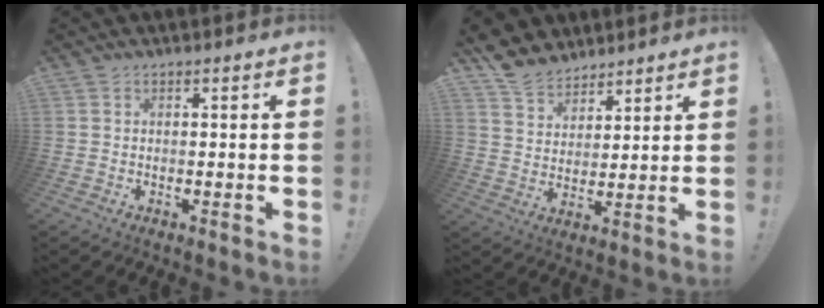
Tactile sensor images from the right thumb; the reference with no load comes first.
{"total": 9.2, "force": [7.6, 5.0, 1.2], "torque": [-0.031, -0.055, 0.152]}